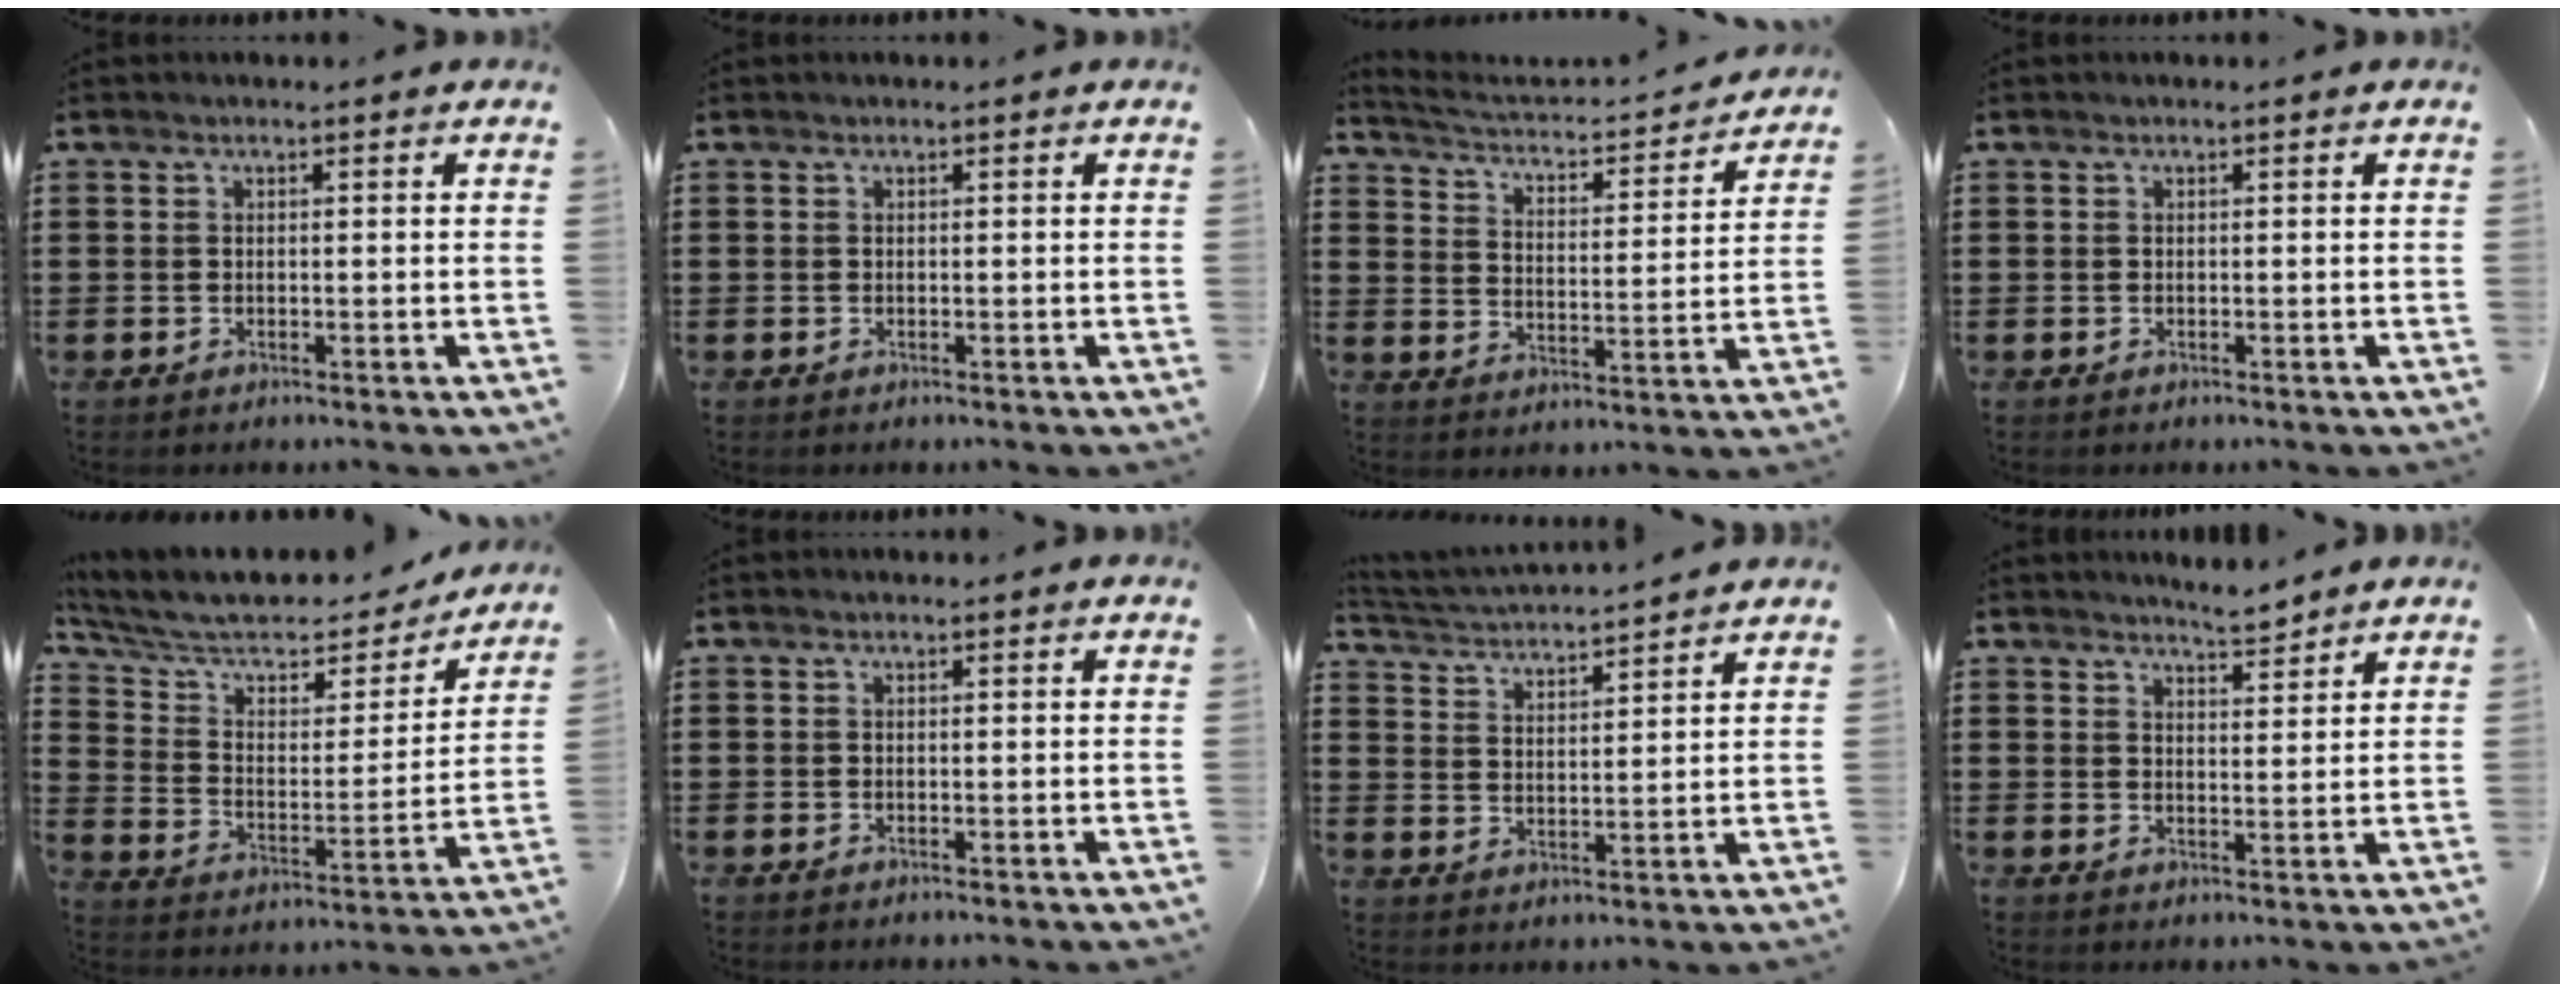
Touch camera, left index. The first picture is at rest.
{"total": 0.0}
{"total": 2.2, "force": [2.2, -0.1, 0.6], "torque": [-0.032, -0.032, 0.025]}
{"total": 0.0}
{"total": 7.9, "force": [6.5, 2.8, 3.5], "torque": [-0.091, -0.046, 0.108]}
{"total": 0.0}
{"total": 3.6, "force": [3.6, -0.5, 0.2], "torque": [-0.024, -0.024, 0.059]}
{"total": 3.5, "force": [3.4, 0.1, 0.7], "torque": [-0.021, -0.008, 0.063]}